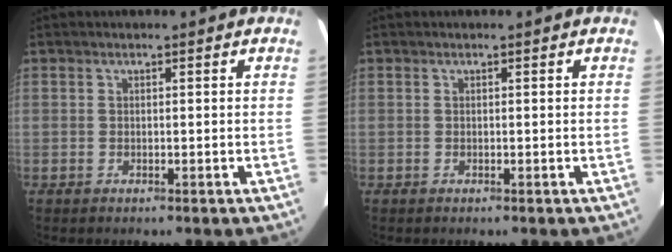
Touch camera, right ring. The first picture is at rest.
{"total": 0.0}